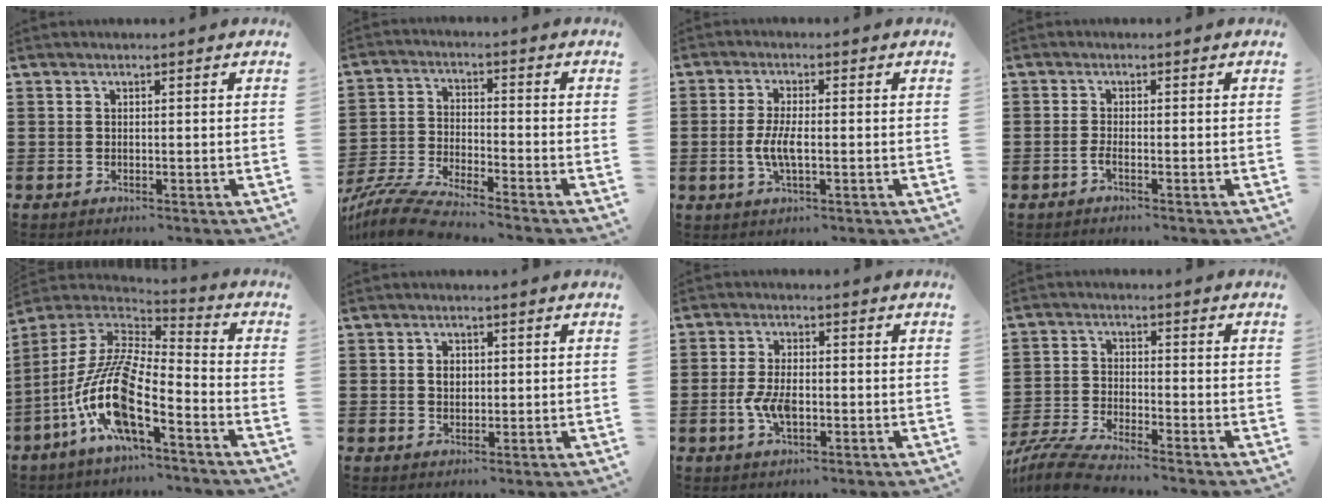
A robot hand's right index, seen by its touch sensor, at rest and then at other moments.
{"total": 7.6, "force": [-7.1, -0.2, 2.5], "torque": [-0.073, -0.010, -0.145]}
{"total": 4.6, "force": [-0.9, 1.6, 4.3], "torque": [-0.102, -0.006, -0.025]}
{"total": 1.5, "force": [-1.1, -0.1, 1.1], "torque": [-0.028, -0.008, -0.022]}
{"total": 13.2, "force": [-6.7, 2.9, 11.0], "torque": [-0.261, -0.026, -0.143]}
{"total": 2.0, "force": [0.2, 1.5, 1.3], "torque": [-0.029, 0.009, 0.001]}
{"total": 4.9, "force": [-1.1, 2.5, 4.1], "torque": [-0.094, -0.003, -0.023]}
{"total": 6.1, "force": [-5.8, -0.2, 2.0], "torque": [-0.055, -0.014, -0.115]}